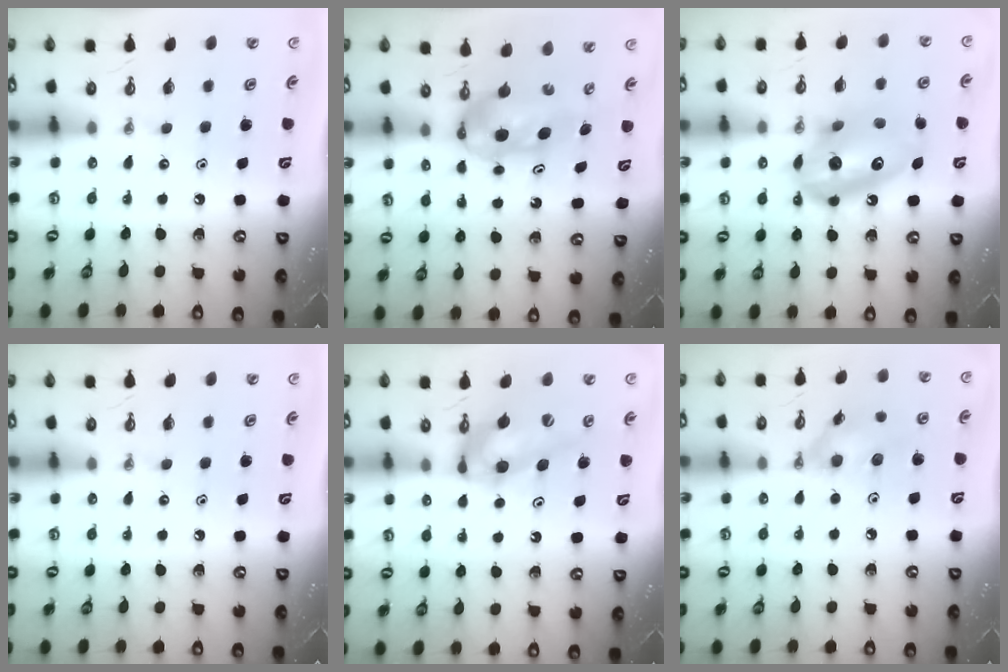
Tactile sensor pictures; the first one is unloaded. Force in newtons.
{"total": 6.4, "press": 4.6, "slide": 4.4}
{"total": 14.7, "press": 14.6, "slide": 1.6}
{"total": 0.0}
{"total": 11.0, "press": 10.9, "slide": 1.1}
{"total": 10.5, "press": 10.2, "slide": 2.3}